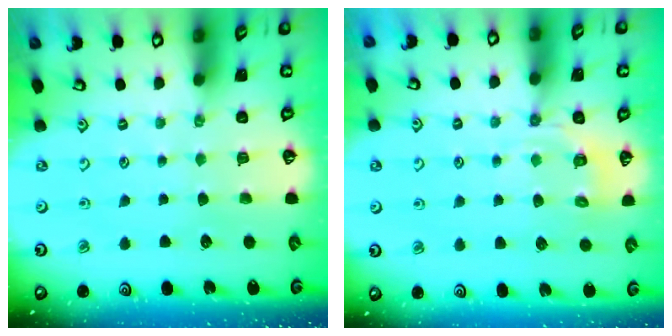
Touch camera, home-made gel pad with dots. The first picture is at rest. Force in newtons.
{"total": 8.6, "press": 8.5, "slide": 1.4}